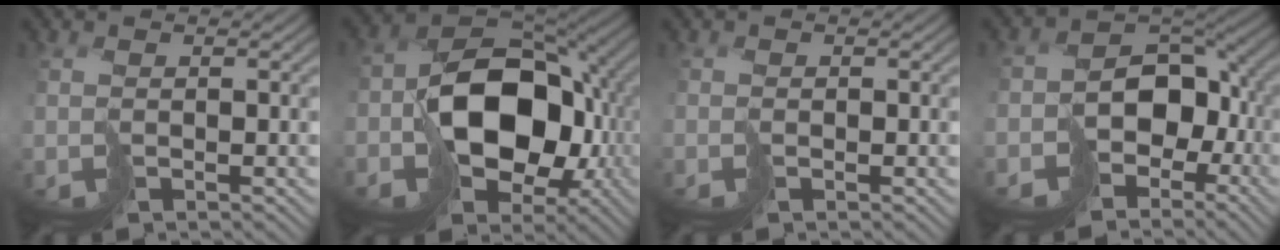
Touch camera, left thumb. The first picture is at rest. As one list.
[{"total": 16.0, "force": [-2.7, 11.1, 11.2], "torque": [-0.198, -0.016, -0.049]}, {"total": 0.0}, {"total": 11.5, "force": [-4.4, 8.4, 6.5], "torque": [-0.115, -0.022, -0.080]}]